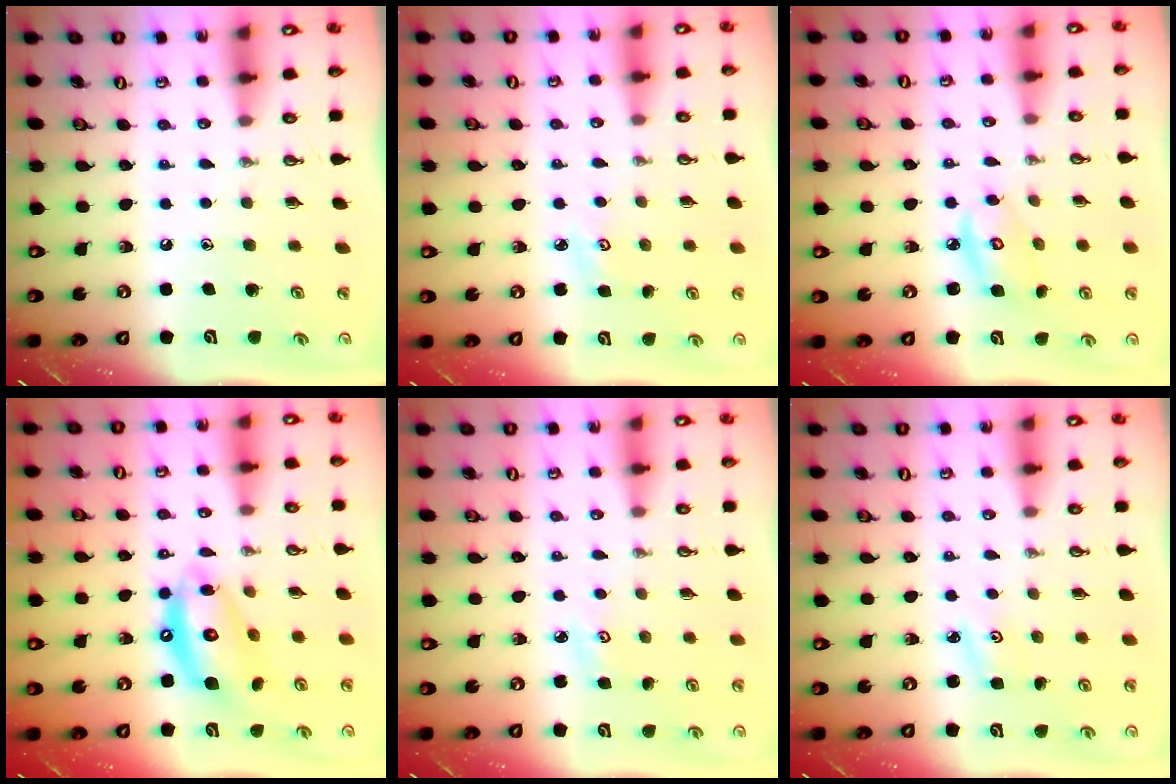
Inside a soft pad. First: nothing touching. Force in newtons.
{"total": 2.8, "press": 2.8, "slide": 0.4}
{"total": 6.2, "press": 6.2, "slide": 0.3}
{"total": 12.2, "press": 12.1, "slide": 1.1}
{"total": 2.8, "press": 2.8, "slide": 0.4}
{"total": 2.6, "press": 2.6, "slide": 0.4}